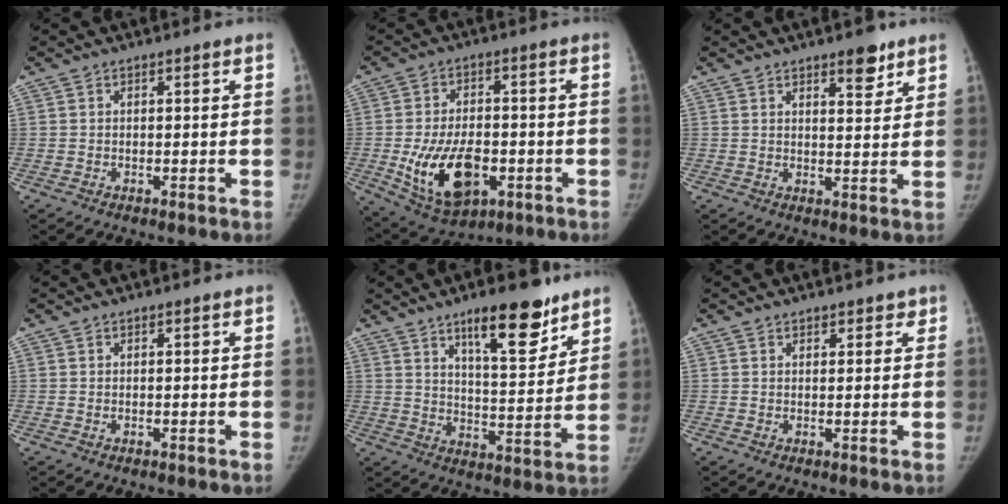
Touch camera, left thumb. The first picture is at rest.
{"total": 14.5, "force": [-3.9, 8.5, 11.2], "torque": [-0.178, 0.009, -0.049]}
{"total": 5.5, "force": [3.7, 2.1, 3.5], "torque": [-0.029, -0.023, 0.051]}
{"total": 0.0}
{"total": 15.7, "force": [10.4, 4.6, 10.8], "torque": [-0.132, -0.069, 0.170]}
{"total": 2.1, "force": [1.6, 1.3, 0.7], "torque": [0.015, -0.008, 0.016]}